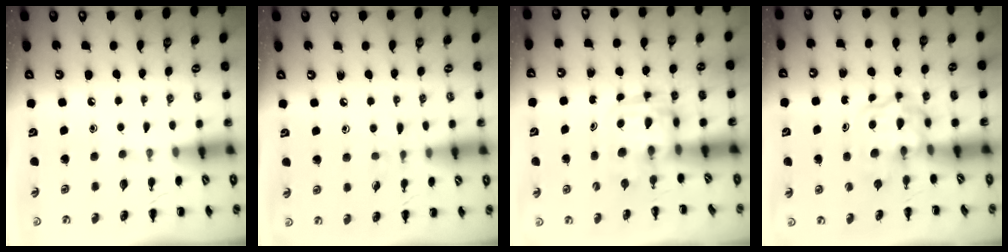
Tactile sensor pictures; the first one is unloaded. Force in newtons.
{"total": 5.9, "press": 5.5, "slide": 2.2}
{"total": 3.0, "press": 3.0, "slide": 0.3}
{"total": 3.8, "press": 3.8, "slide": 0.5}